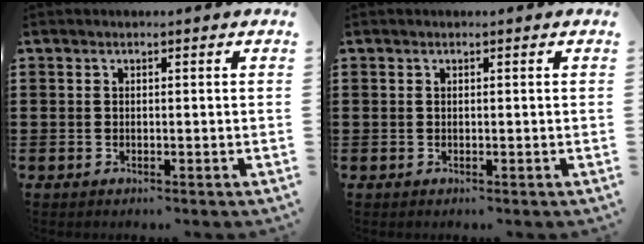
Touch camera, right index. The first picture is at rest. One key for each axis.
{"total": 0.0}